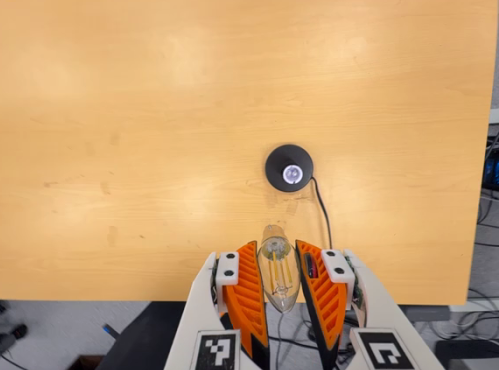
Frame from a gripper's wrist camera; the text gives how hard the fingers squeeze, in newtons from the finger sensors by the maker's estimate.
{"total": 8.1, "left": 7.2, "right": 9.1}